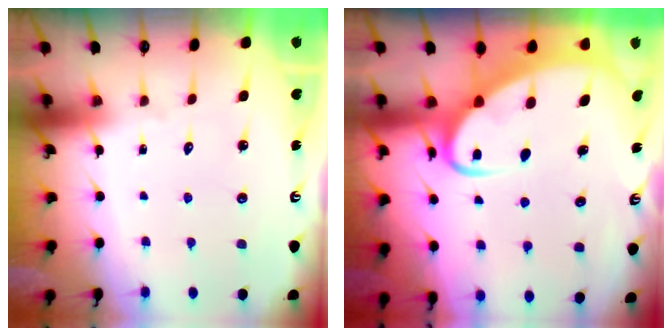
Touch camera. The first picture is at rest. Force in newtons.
{"total": 6.5, "press": 6.4, "slide": 0.7}